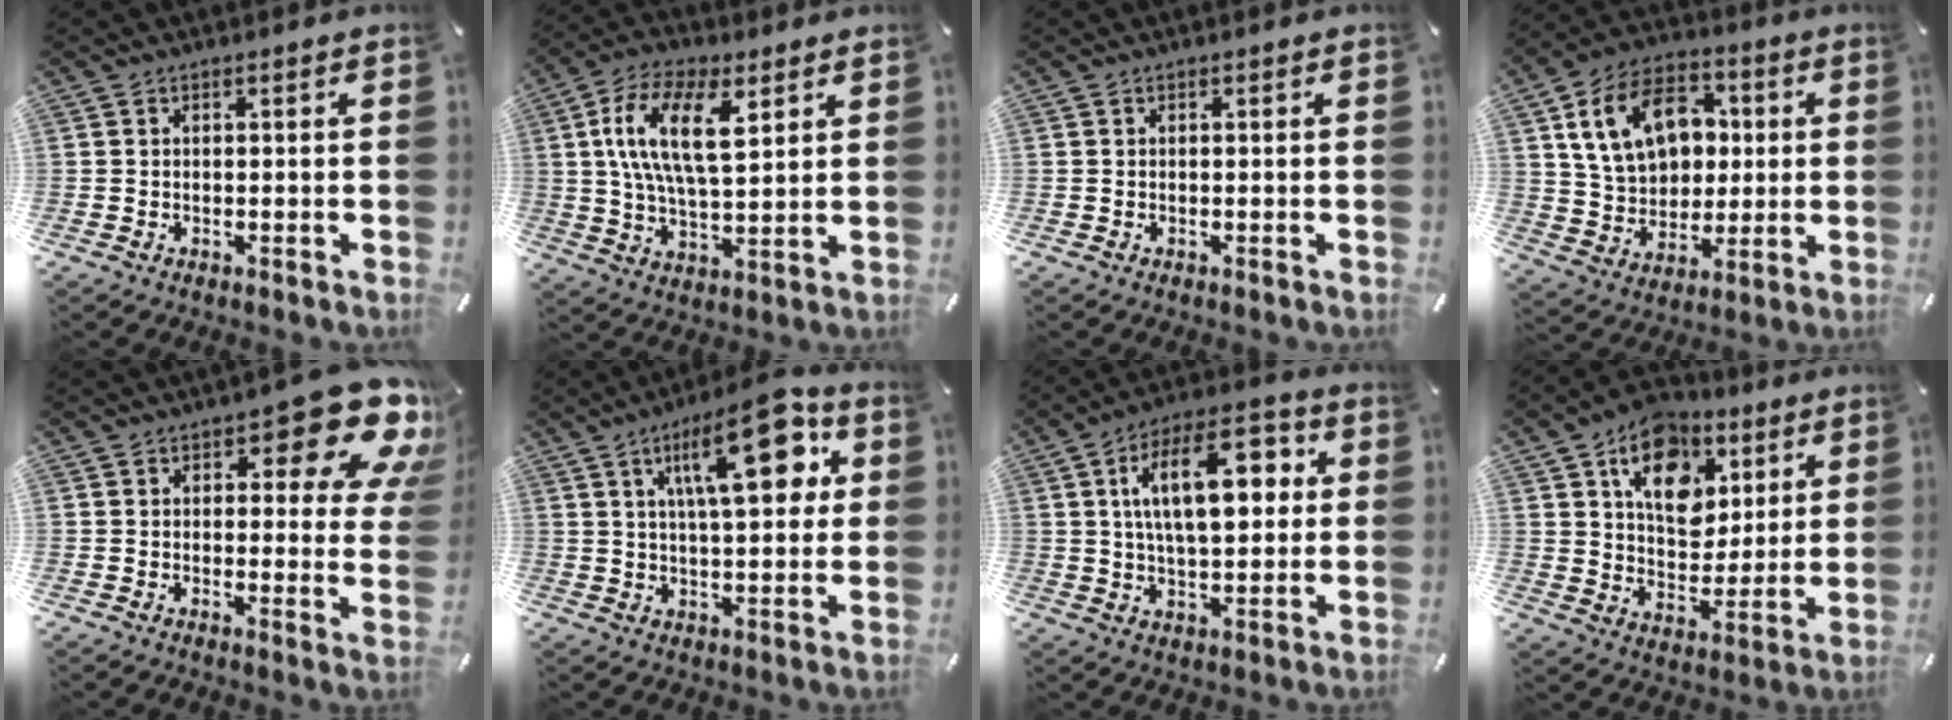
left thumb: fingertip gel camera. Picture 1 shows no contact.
{"total": 15.2, "force": [5.5, 7.3, 12.2], "torque": [-0.250, 0.004, 0.093]}
{"total": 0.0}
{"total": 16.7, "force": [4.2, 13.2, 9.4], "torque": [-0.172, 0.006, 0.082]}
{"total": 14.6, "force": [7.9, 6.1, 10.7], "torque": [-0.127, -0.055, 0.131]}
{"total": 19.4, "force": [7.2, 7.4, 16.4], "torque": [-0.239, -0.014, 0.105]}
{"total": 17.3, "force": [4.6, 8.8, 14.2], "torque": [-0.236, 0.002, 0.072]}
{"total": 14.5, "force": [6.8, 10.8, 6.9], "torque": [-0.104, -0.033, 0.127]}